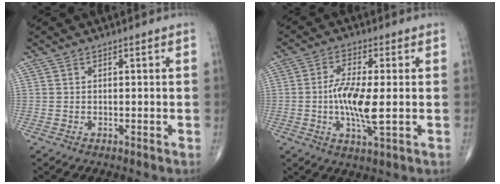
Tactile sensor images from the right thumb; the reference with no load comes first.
{"total": 9.0, "force": [-0.7, 2.3, 8.7], "torque": [-0.183, -0.007, -0.015]}